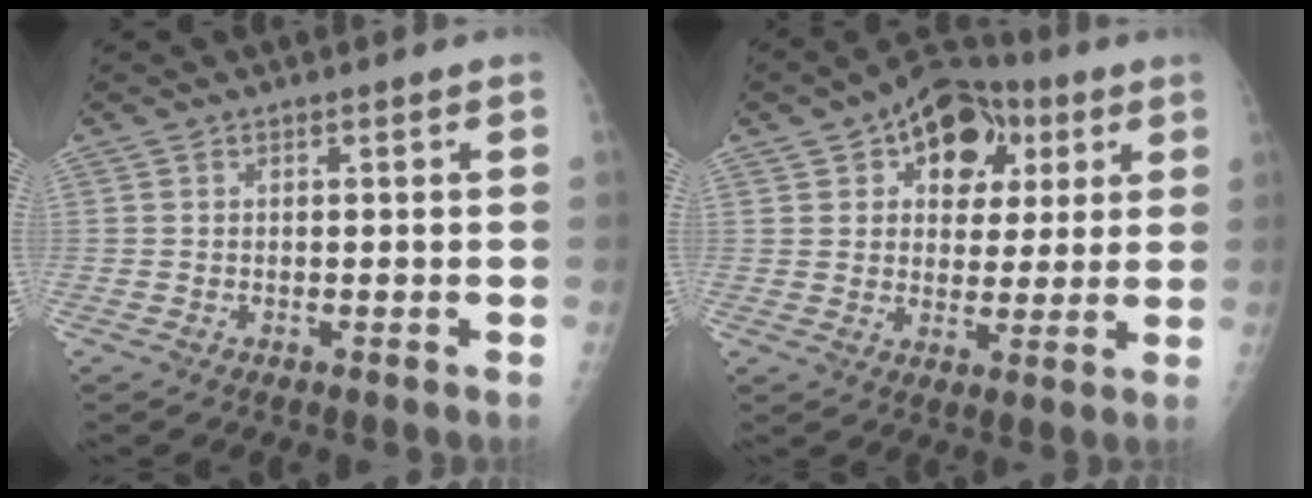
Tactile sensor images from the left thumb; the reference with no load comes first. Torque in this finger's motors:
{"motor_torque": [0.82, 1.28, 0.34, 0.15, 0.04]}